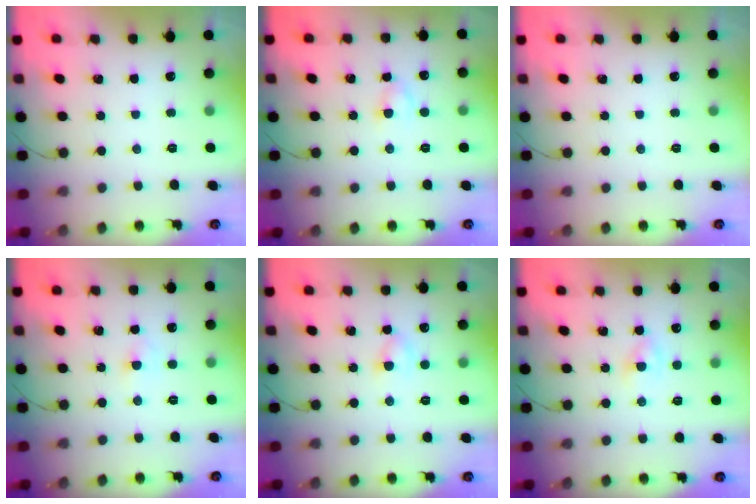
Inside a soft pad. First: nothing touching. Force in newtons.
{"total": 3.0, "press": 2.8, "slide": 0.9}
{"total": 0.0}
{"total": 3.1, "press": 2.8, "slide": 1.2}
{"total": 2.9, "press": 2.6, "slide": 1.3}
{"total": 2.0, "press": 1.9, "slide": 0.7}